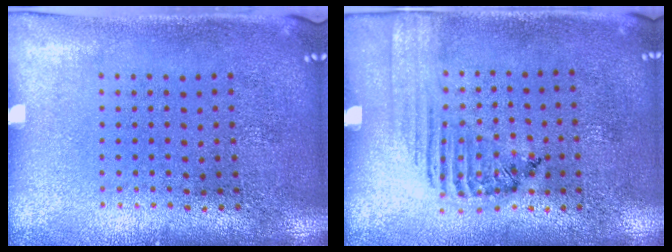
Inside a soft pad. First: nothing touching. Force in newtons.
{"total": 1.6, "press": 1.2, "slide": 1.0}